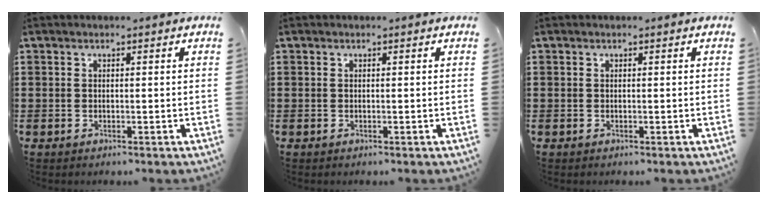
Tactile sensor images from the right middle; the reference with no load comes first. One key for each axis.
{"total": 0.0}
{"total": 0.0}